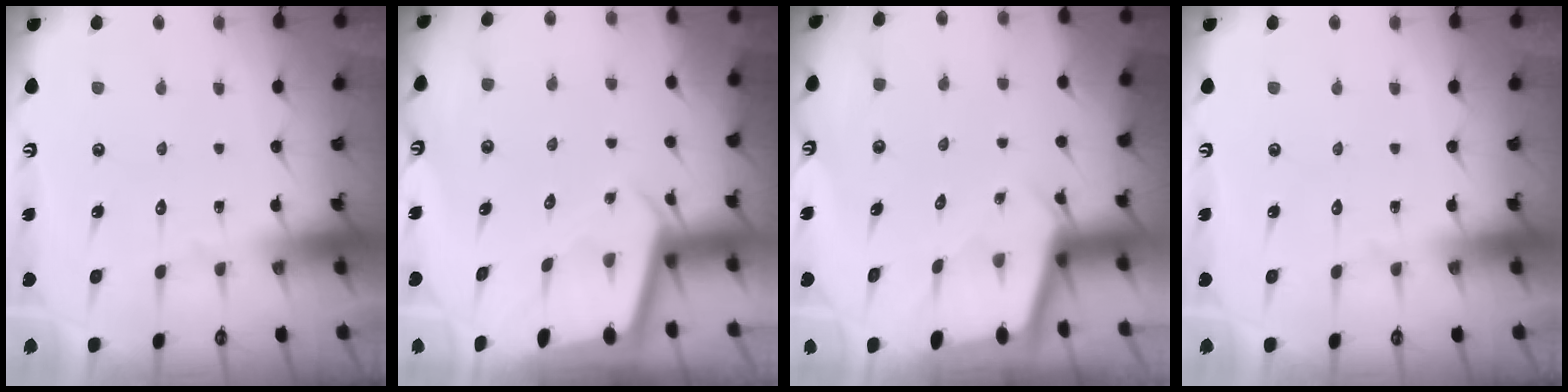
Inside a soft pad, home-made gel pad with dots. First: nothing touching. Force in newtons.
{"total": 1.9, "press": 1.9, "slide": 0.2}
{"total": 2.3, "press": 2.3, "slide": 0.1}
{"total": 0.0}